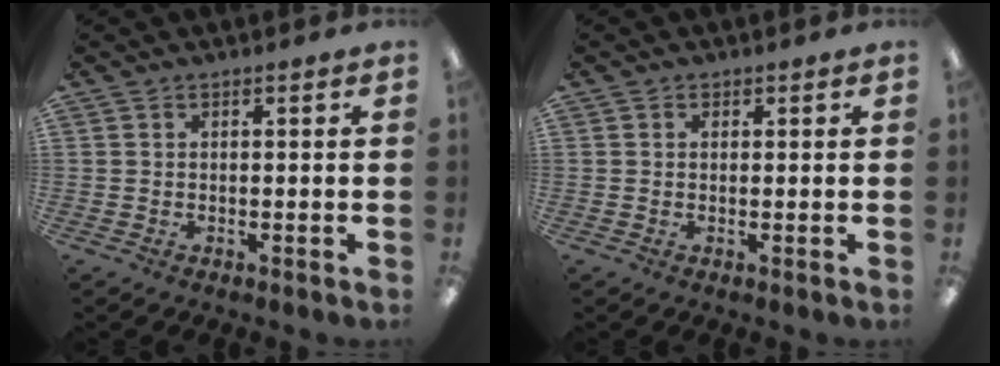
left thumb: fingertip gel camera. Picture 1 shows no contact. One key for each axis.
{"total": 0.6, "fx": 0.2, "fy": 0.5, "fz": 0.3, "tx": -0.005, "ty": 0.003, "tz": 0.003}